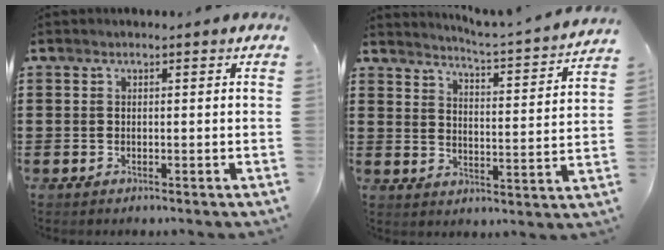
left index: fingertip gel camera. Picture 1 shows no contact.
{"total": 3.0, "force": [2.8, -0.9, 0.5], "torque": [-0.031, -0.040, 0.037]}